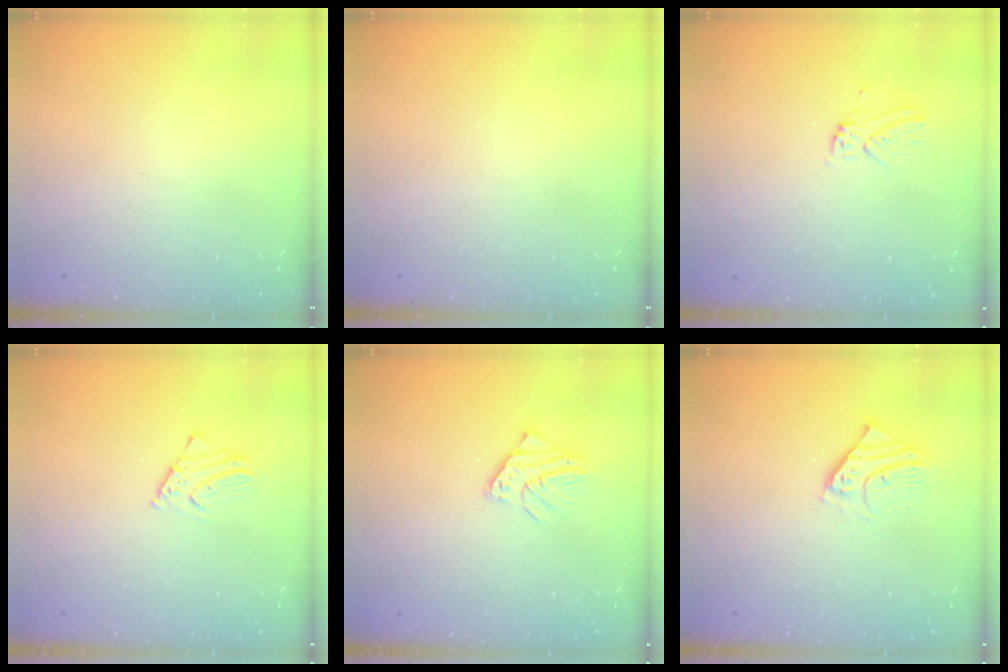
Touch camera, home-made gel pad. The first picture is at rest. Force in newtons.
{"total": 0.0}
{"total": 2.7, "press": 2.7, "slide": 0.3}
{"total": 2.4, "press": 2.4, "slide": 0.1}
{"total": 2.9, "press": 2.8, "slide": 0.3}
{"total": 4.4, "press": 4.3, "slide": 0.4}